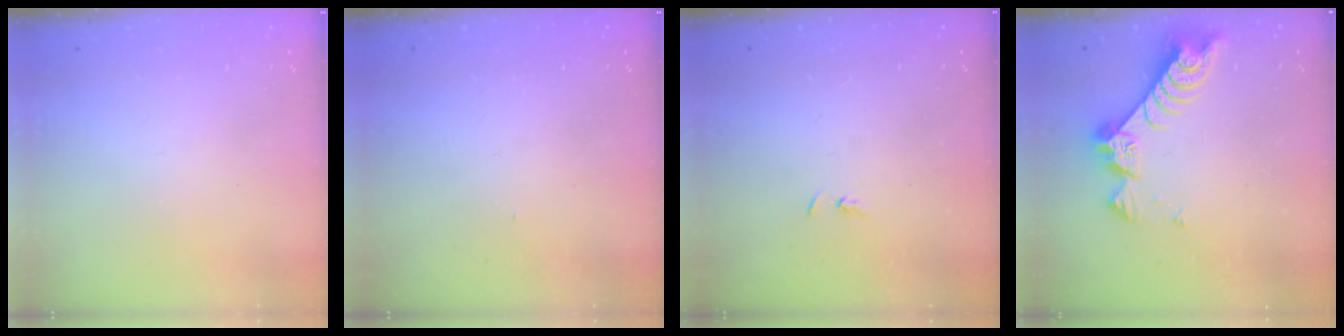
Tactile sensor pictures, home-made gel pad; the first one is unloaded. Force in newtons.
{"total": 3.3, "press": 3.3, "slide": 0.4}
{"total": 1.3, "press": 1.2, "slide": 0.3}
{"total": 7.4, "press": 7.3, "slide": 0.9}